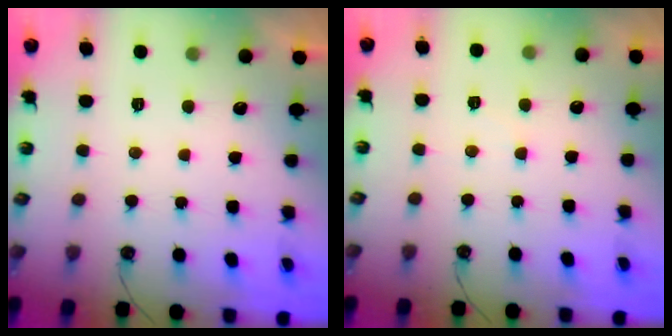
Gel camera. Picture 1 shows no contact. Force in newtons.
{"total": 4.0, "press": 3.9, "slide": 0.6}